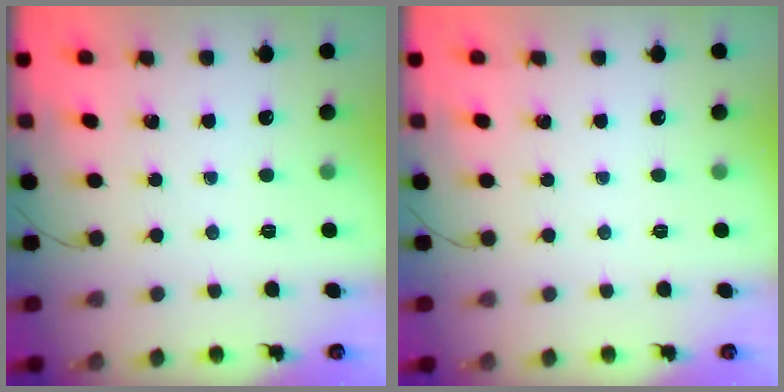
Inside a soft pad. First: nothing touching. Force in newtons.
{"total": 0.0}